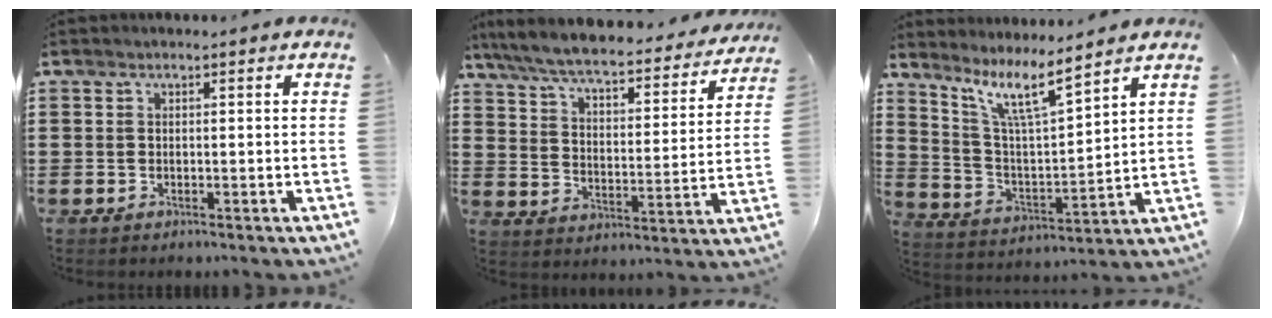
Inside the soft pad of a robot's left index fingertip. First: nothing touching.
{"total": 6.7, "force": [6.2, 0.3, 2.5], "torque": [-0.078, -0.043, 0.104]}
{"total": 9.2, "force": [6.8, 1.2, 6.1], "torque": [-0.140, -0.029, 0.121]}